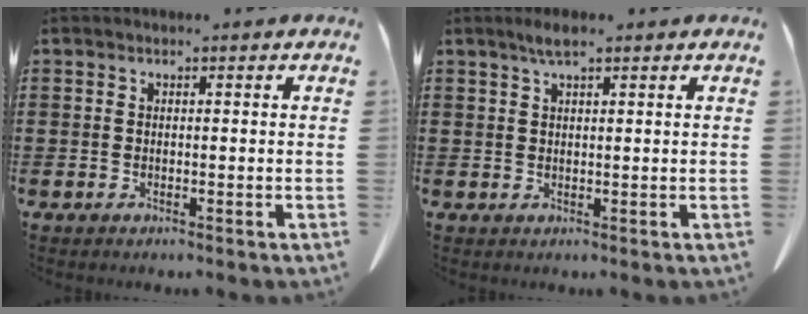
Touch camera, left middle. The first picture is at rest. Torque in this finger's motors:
{"motor_torque": [0.03, 0.02, 0.04, 0.05]}